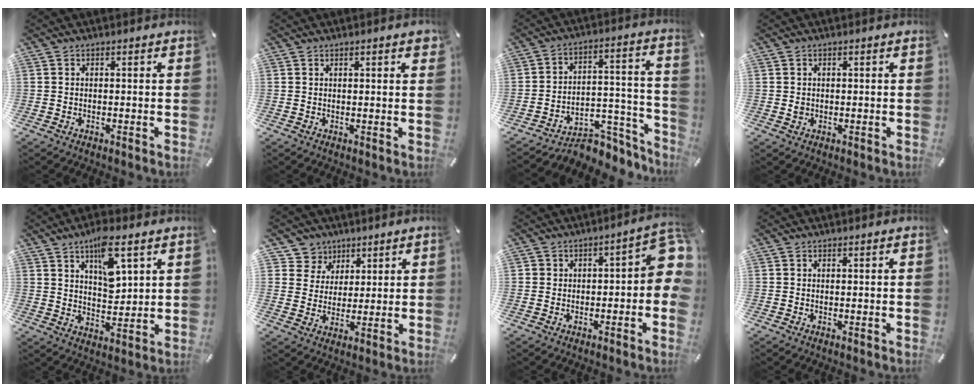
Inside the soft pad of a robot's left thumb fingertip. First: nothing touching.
{"total": 1.6, "force": [0.8, 0.2, 1.3], "torque": [-0.026, 0.002, 0.014]}
{"total": 9.2, "force": [-5.0, 6.8, 3.7], "torque": [-0.024, 0.007, -0.078]}
{"total": 1.1, "force": [0.1, 1.0, 0.4], "torque": [-0.009, 0.004, 0.000]}
{"total": 10.3, "force": [5.9, 4.4, 7.2], "torque": [-0.107, -0.027, 0.098]}
{"total": 6.8, "force": [3.4, 5.9, -0.4], "torque": [-0.004, -0.028, 0.064]}
{"total": 7.8, "force": [-0.6, 4.1, 6.6], "torque": [-0.074, -0.003, -0.012]}
{"total": 0.0}